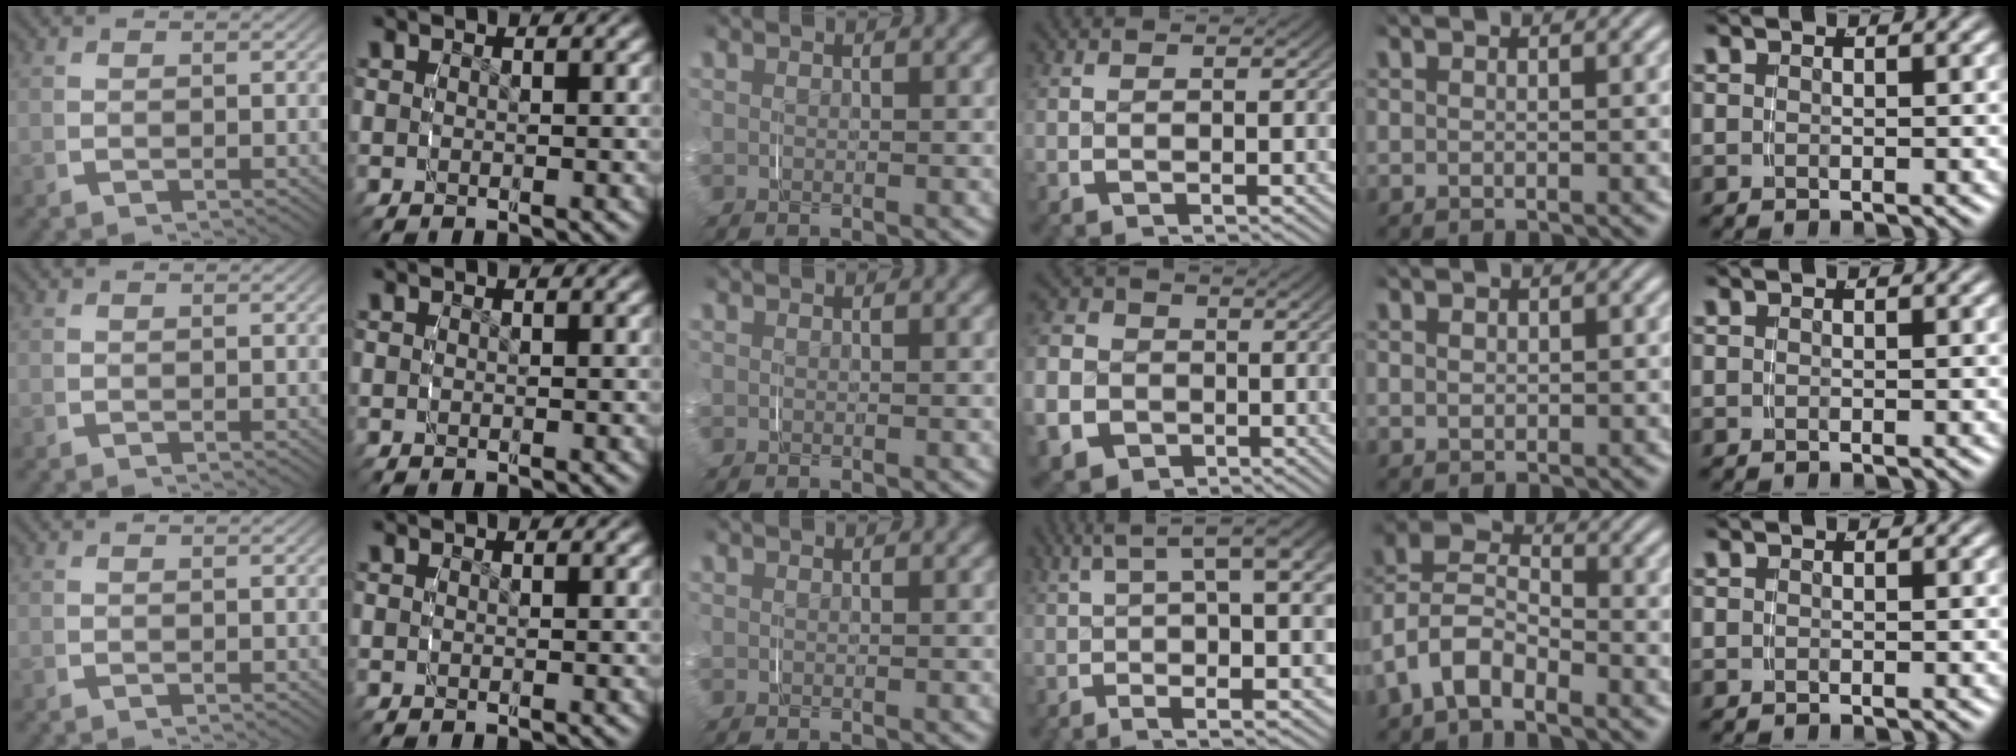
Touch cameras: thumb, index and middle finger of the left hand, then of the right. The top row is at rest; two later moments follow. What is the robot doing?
{"motion": "grasp_and_lifting", "object": "jacket"}